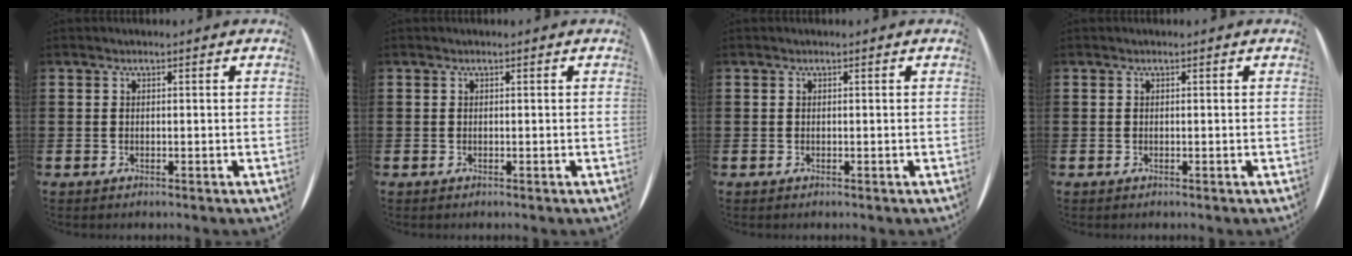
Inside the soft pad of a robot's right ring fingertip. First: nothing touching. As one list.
[{"total": 0.0}, {"total": 0.0}, {"total": 0.0}]